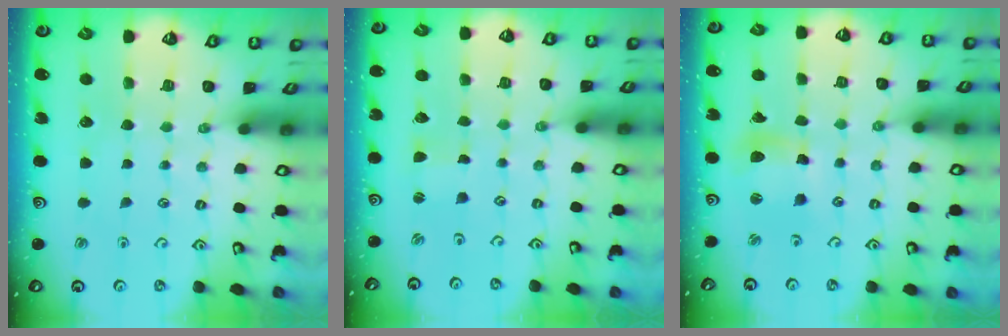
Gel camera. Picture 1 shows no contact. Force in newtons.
{"total": 0.9, "press": 0.9, "slide": 0.1}
{"total": 9.1, "press": 9.0, "slide": 0.8}